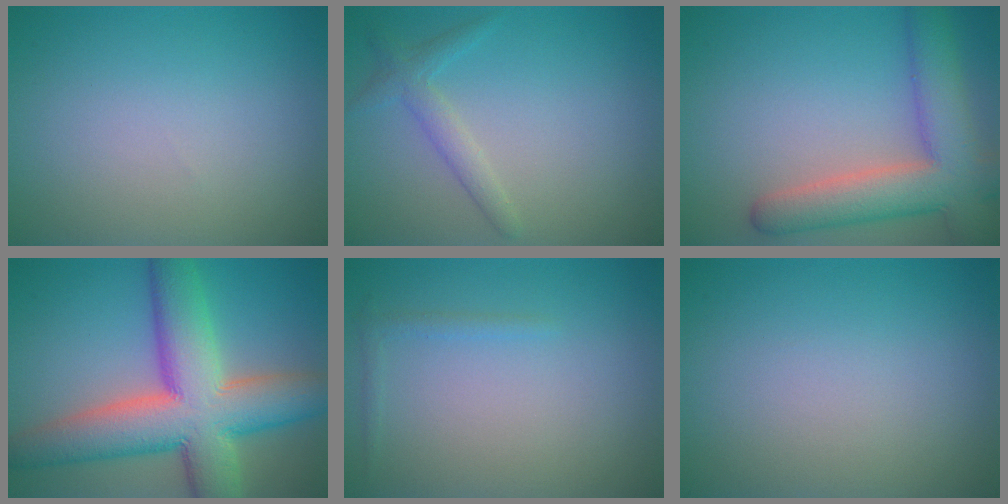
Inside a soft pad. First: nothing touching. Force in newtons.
{"total": 1.9, "press": 1.9, "slide": 0.1}
{"total": 7.5, "press": 7.4, "slide": 0.7}
{"total": 12.2, "press": 12.2, "slide": 0.7}
{"total": 0.8, "press": 0.8, "slide": 0.1}
{"total": 0.0}